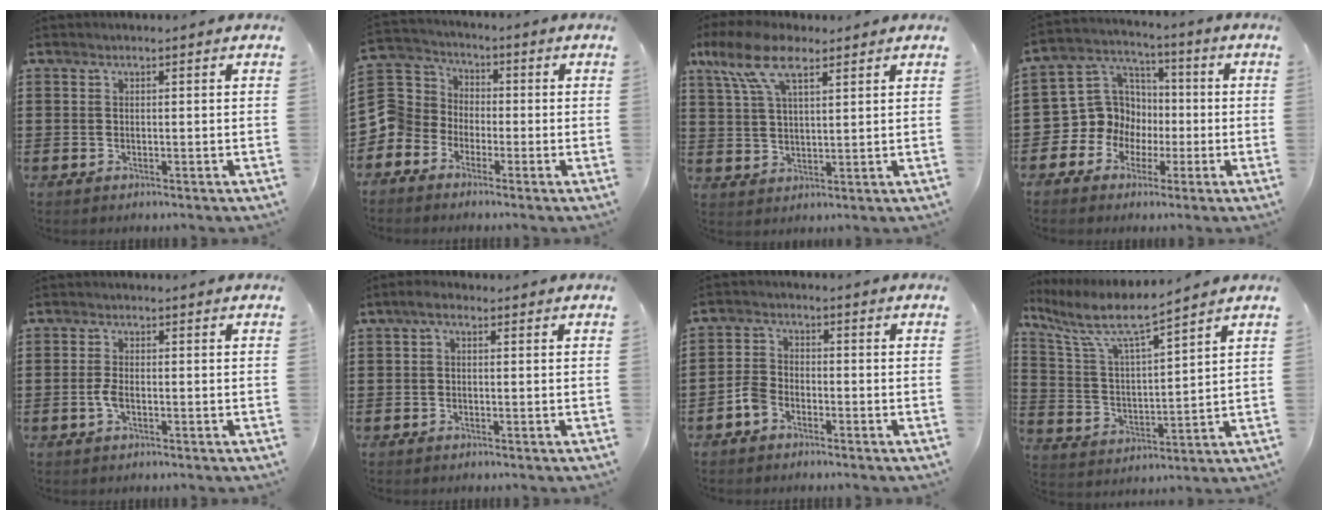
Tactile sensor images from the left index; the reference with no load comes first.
{"total": 6.5, "force": [-2.4, 6.1, 0.5], "torque": [-0.062, 0.006, -0.055]}
{"total": 9.1, "force": [5.6, 3.7, 6.1], "torque": [-0.135, 0.004, 0.104]}
{"total": 9.3, "force": [-1.1, 9.0, 1.8], "torque": [-0.092, -0.004, -0.021]}
{"total": 2.6, "force": [-0.8, 1.0, 2.2], "torque": [-0.064, -0.007, -0.021]}
{"total": 1.4, "force": [-0.5, 0.6, 1.2], "torque": [-0.025, 0.004, -0.012]}
{"total": 3.4, "force": [-2.5, 1.9, 1.5], "torque": [-0.041, 0.004, -0.050]}
{"total": 8.0, "force": [6.5, 1.0, 4.5], "torque": [-0.118, -0.037, 0.106]}